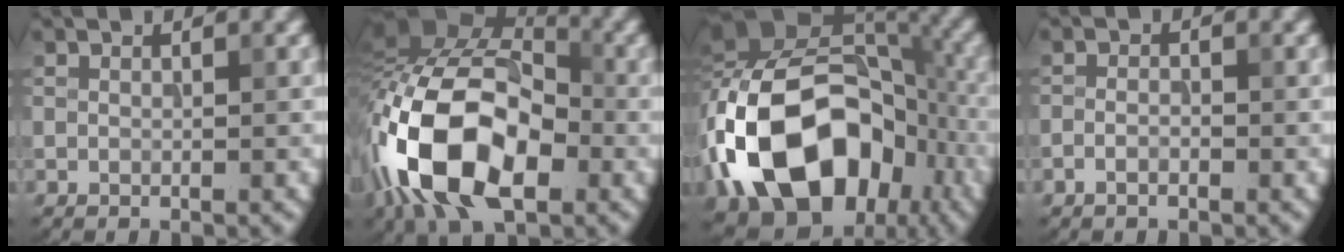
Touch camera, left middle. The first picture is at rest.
{"total": 15.2, "force": [-4.6, 9.2, 11.3], "torque": [-0.225, 0.006, -0.093]}
{"total": 17.0, "force": [-5.5, 11.8, 10.9], "torque": [-0.202, 0.004, -0.094]}
{"total": 0.8, "force": [-0.7, 0.1, 0.3], "torque": [-0.010, 0.007, -0.010]}